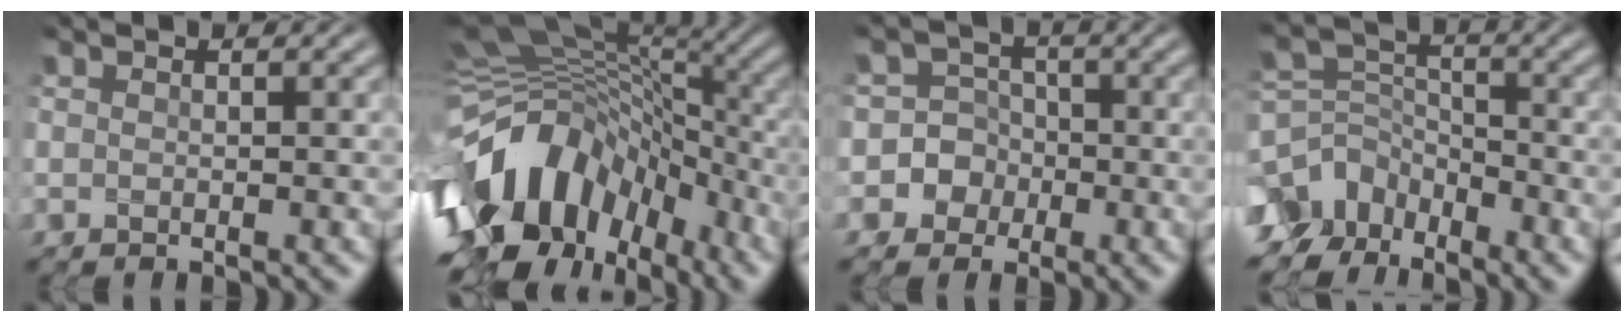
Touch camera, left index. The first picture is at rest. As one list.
[{"total": 14.8, "force": [-5.9, 9.2, 10.0], "torque": [-0.213, 0.005, -0.104]}, {"total": 6.4, "force": [-1.9, 6.1, 0.6], "torque": [-0.013, 0.019, -0.058]}, {"total": 10.3, "force": [-6.5, 6.7, 4.4], "torque": [-0.094, -0.021, -0.107]}]